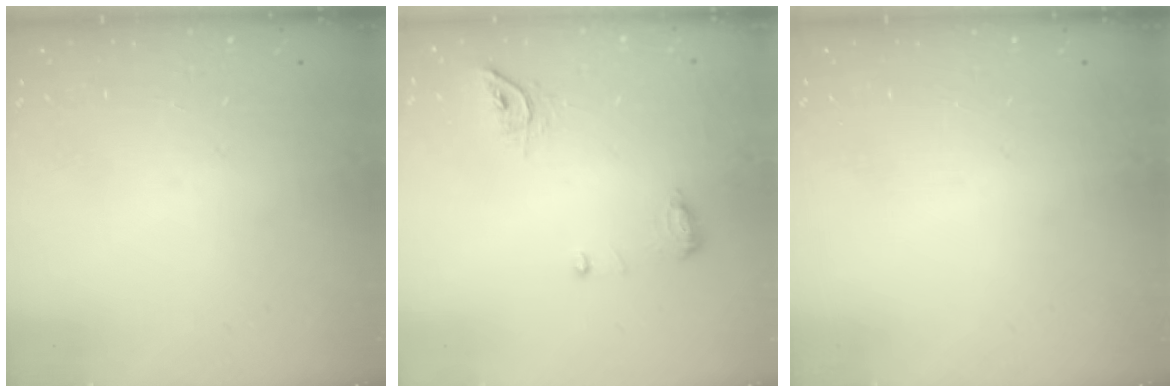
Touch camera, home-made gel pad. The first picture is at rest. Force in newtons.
{"total": 7.9, "press": 7.8, "slide": 1.3}
{"total": 0.0}